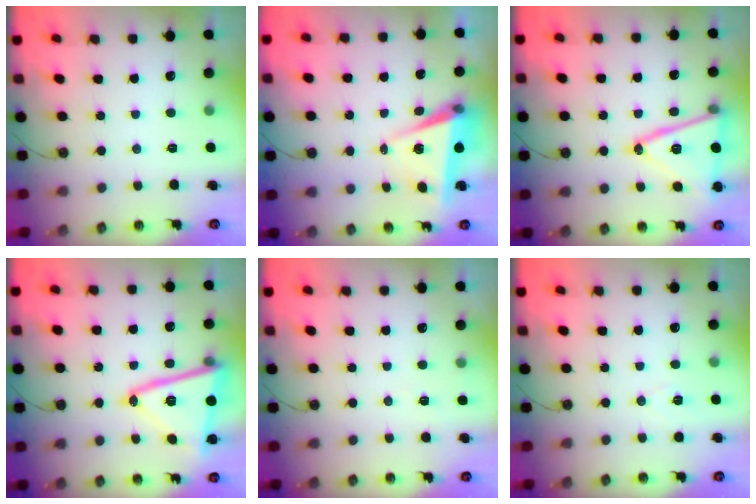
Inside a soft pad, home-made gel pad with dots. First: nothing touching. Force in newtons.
{"total": 5.9, "press": 4.2, "slide": 4.1}
{"total": 18.6, "press": 18.2, "slide": 3.5}
{"total": 18.0, "press": 17.8, "slide": 2.2}
{"total": 5.0, "press": 2.7, "slide": 4.1}
{"total": 7.0, "press": 5.3, "slide": 4.6}